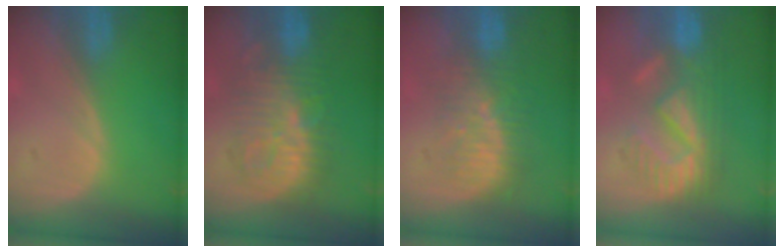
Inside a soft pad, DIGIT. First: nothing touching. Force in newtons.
{"total": 9.5, "press": 9.4, "slide": 0.8}
{"total": 8.2, "press": 7.6, "slide": 3.1}
{"total": 9.2, "press": 8.9, "slide": 2.1}